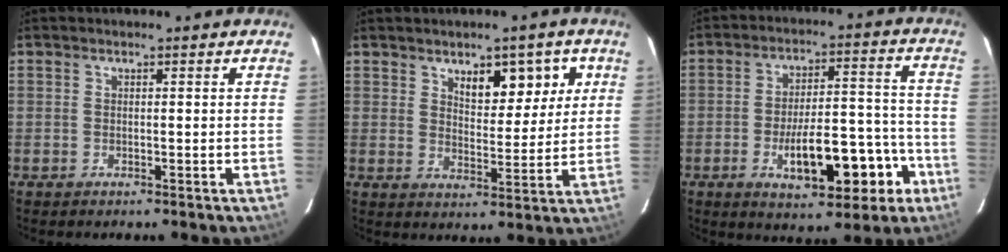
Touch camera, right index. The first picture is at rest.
{"total": 7.9, "force": [3.8, 3.6, 5.9], "torque": [-0.076, 0.007, 0.059]}
{"total": 14.2, "force": [-5.8, 5.0, 12.0], "torque": [-0.177, 0.026, -0.076]}